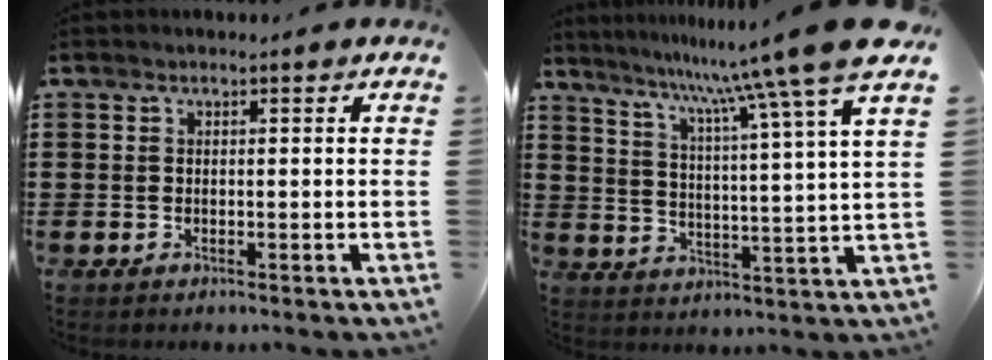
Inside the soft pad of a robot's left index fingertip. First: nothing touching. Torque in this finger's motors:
{"motor_torque": [1.21, -0.92, 1.05, 0.21]}